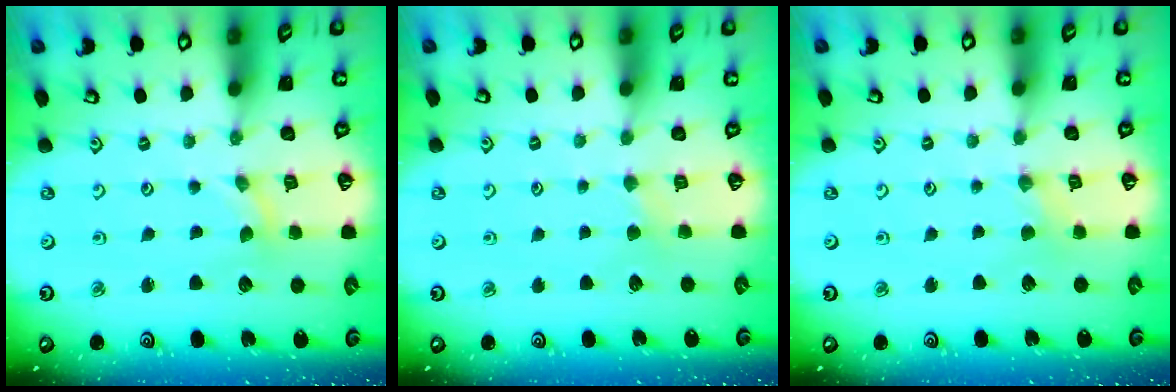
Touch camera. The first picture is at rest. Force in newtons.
{"total": 1.9, "press": 1.9, "slide": 0.4}
{"total": 1.8, "press": 1.8, "slide": 0.3}